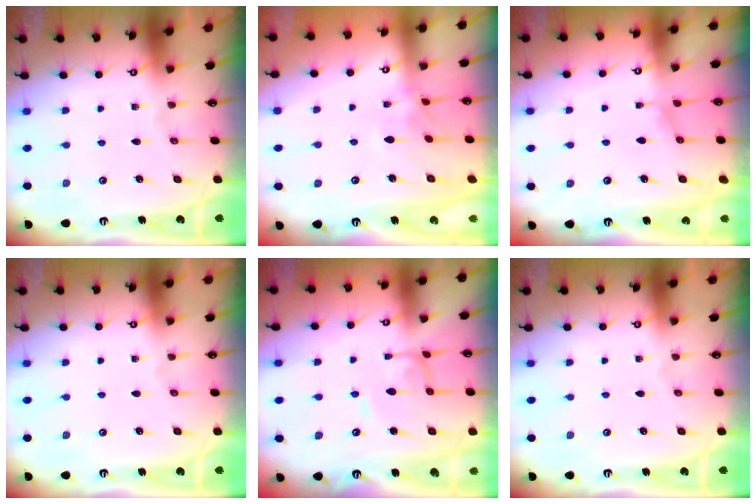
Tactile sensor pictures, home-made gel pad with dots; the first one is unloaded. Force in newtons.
{"total": 2.3, "press": 2.2, "slide": 0.8}
{"total": 0.0}
{"total": 0.0}
{"total": 2.0, "press": 2.0, "slide": 0.1}
{"total": 0.0}